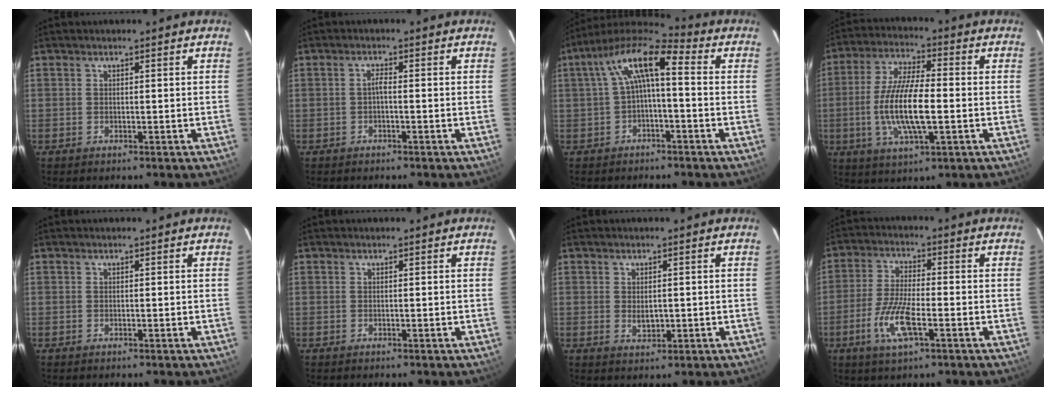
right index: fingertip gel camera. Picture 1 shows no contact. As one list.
[{"total": 1.2, "force": [-0.5, 0.2, 1.0], "torque": [-0.021, 0.006, -0.011]}, {"total": 10.0, "force": [0.6, 3.2, 9.5], "torque": [-0.186, 0.031, 0.006]}, {"total": 13.2, "force": [-2.2, 3.6, 12.5], "torque": [-0.253, -0.004, -0.043]}, {"total": 0.0}, {"total": 0.0}, {"total": 2.6, "force": [-0.1, 1.7, 2.0], "torque": [-0.033, -0.003, 0.002]}, {"total": 9.0, "force": [-3.5, 2.4, 7.9], "torque": [-0.171, -0.006, -0.071]}]